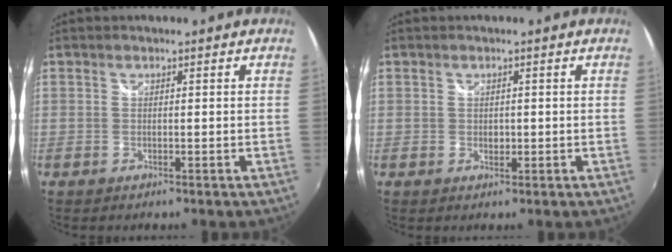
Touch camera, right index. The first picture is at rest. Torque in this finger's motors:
{"motor_torque": [0.16, 0.03, 0.03, 0.01]}